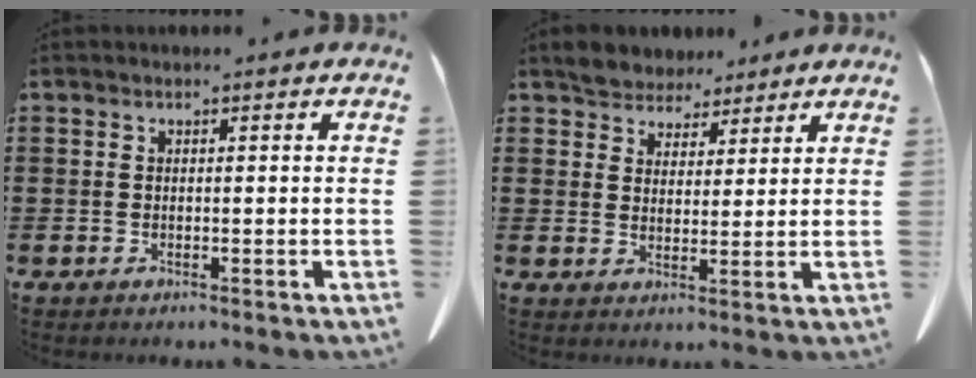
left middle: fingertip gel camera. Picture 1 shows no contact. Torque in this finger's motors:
{"motor_torque": [0.97, 0.63, 0.06, 0.02]}